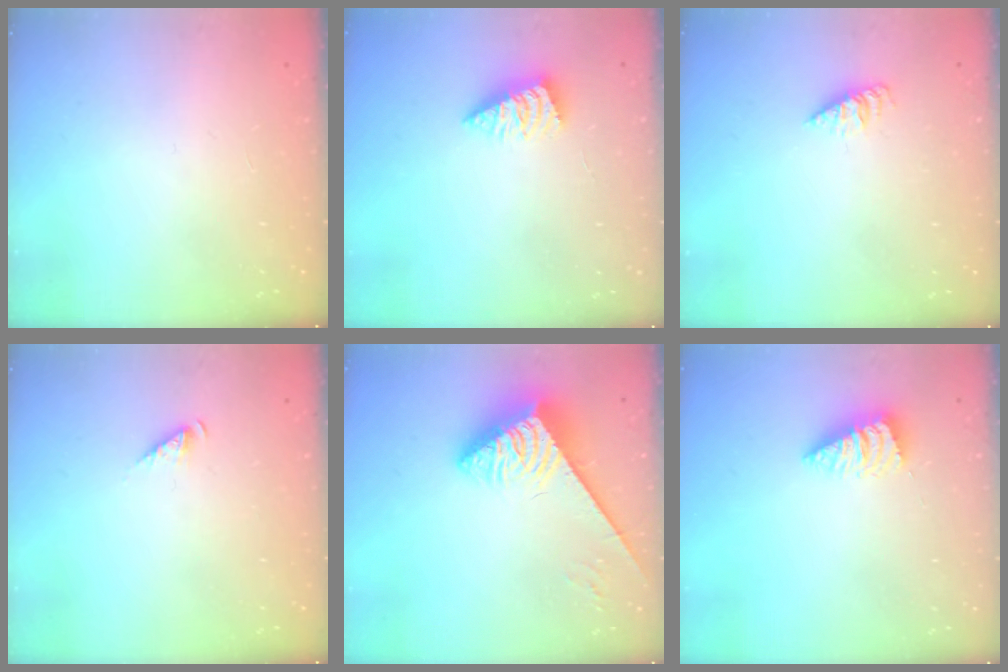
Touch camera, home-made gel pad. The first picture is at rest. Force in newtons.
{"total": 3.2, "press": 3.2, "slide": 0.1}
{"total": 2.3, "press": 2.3, "slide": 0.3}
{"total": 2.8, "press": 2.8, "slide": 0.4}
{"total": 3.7, "press": 3.6, "slide": 0.8}
{"total": 2.6, "press": 2.6, "slide": 0.3}